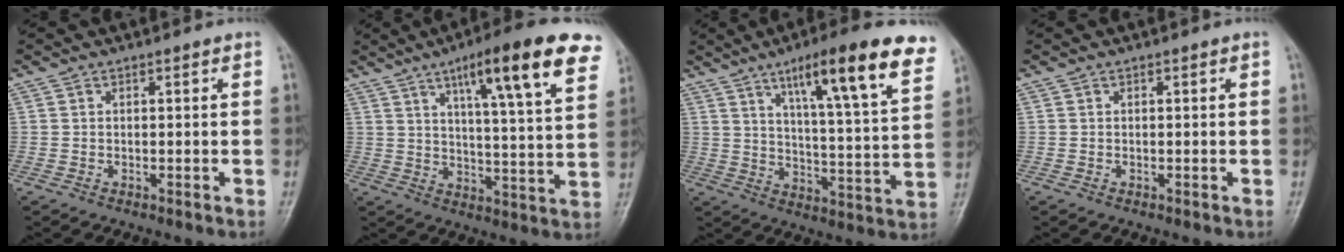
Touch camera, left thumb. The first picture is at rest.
{"total": 19.3, "force": [10.7, 3.5, 15.7], "torque": [-0.196, -0.031, 0.149]}
{"total": 19.6, "force": [11.3, 3.2, 15.7], "torque": [-0.202, -0.039, 0.166]}
{"total": 0.0}